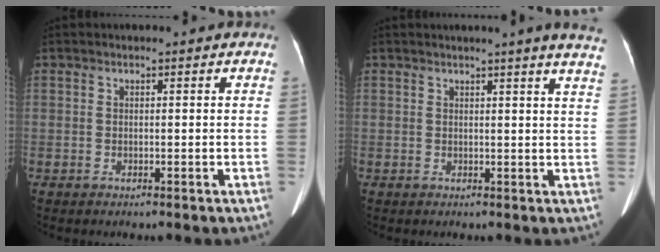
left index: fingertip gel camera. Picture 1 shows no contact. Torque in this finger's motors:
{"motor_torque": [0.81, -1.33, 0.00, -0.09]}